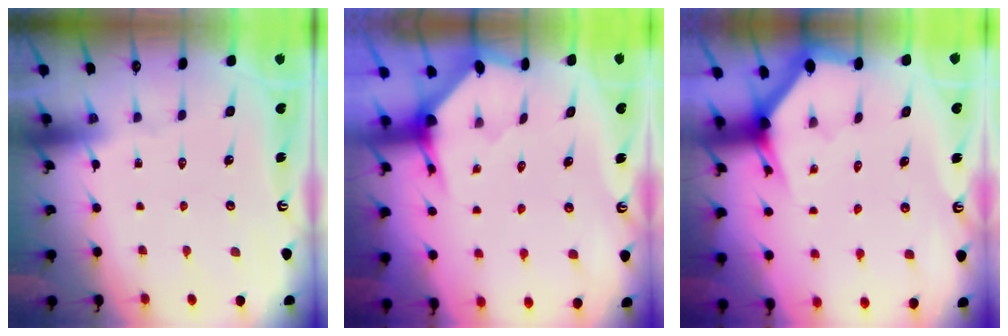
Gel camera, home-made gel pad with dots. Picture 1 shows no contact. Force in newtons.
{"total": 3.2, "press": 3.2, "slide": 0.3}
{"total": 2.7, "press": 2.7, "slide": 0.1}